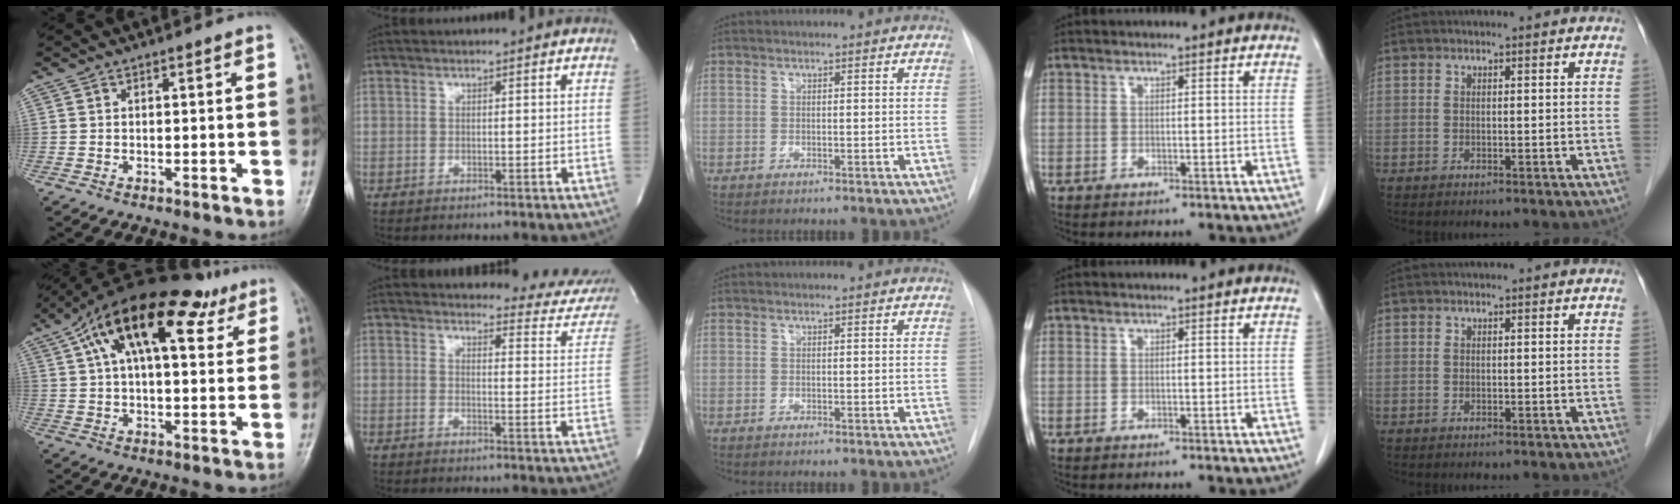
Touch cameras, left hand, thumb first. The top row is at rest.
{"thumb": {"total": 21.3, "force": [10.3, 9.7, 15.9], "torque": [-0.241, 0.013, 0.166]}, "index": {"total": 13.1, "force": [12.6, 2.9, 2.0], "torque": [0.013, -0.075, 0.107]}}